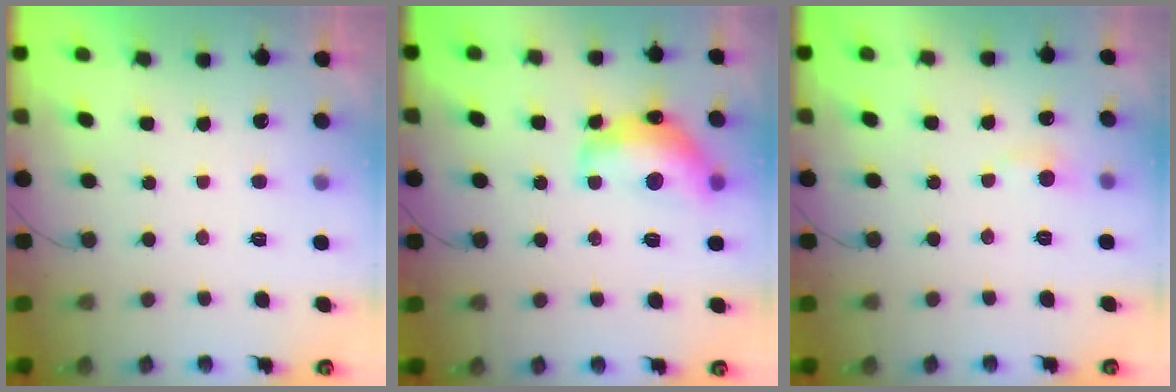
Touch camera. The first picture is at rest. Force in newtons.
{"total": 14.8, "press": 14.8, "slide": 1.1}
{"total": 5.0, "press": 5.0, "slide": 0.7}